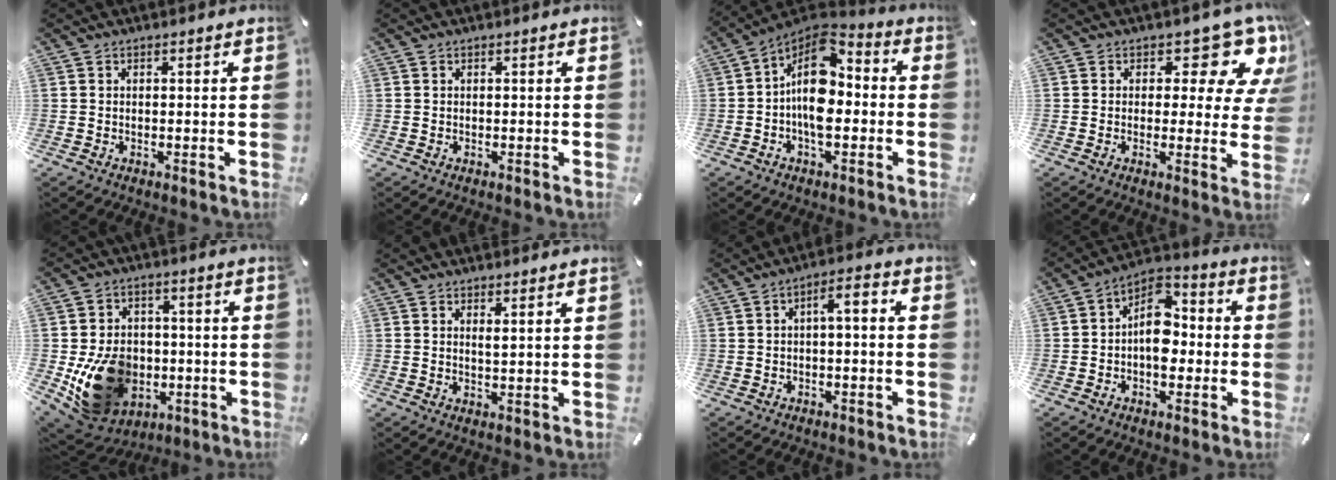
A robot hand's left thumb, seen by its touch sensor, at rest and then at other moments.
{"total": 0.0}
{"total": 13.3, "force": [-1.5, 7.8, 10.6], "torque": [-0.203, -0.007, -0.031]}
{"total": 11.7, "force": [6.9, 5.7, 7.5], "torque": [-0.082, -0.058, 0.116]}
{"total": 16.5, "force": [-3.4, 13.4, 9.0], "torque": [-0.172, 0.008, -0.050]}
{"total": 1.7, "force": [1.3, -0.2, 1.1], "torque": [-0.022, -0.004, 0.022]}
{"total": 4.2, "force": [-1.7, 1.5, 3.6], "torque": [-0.064, 0.016, -0.035]}
{"total": 9.5, "force": [-1.1, 6.6, 6.7], "torque": [-0.110, 0.005, -0.023]}